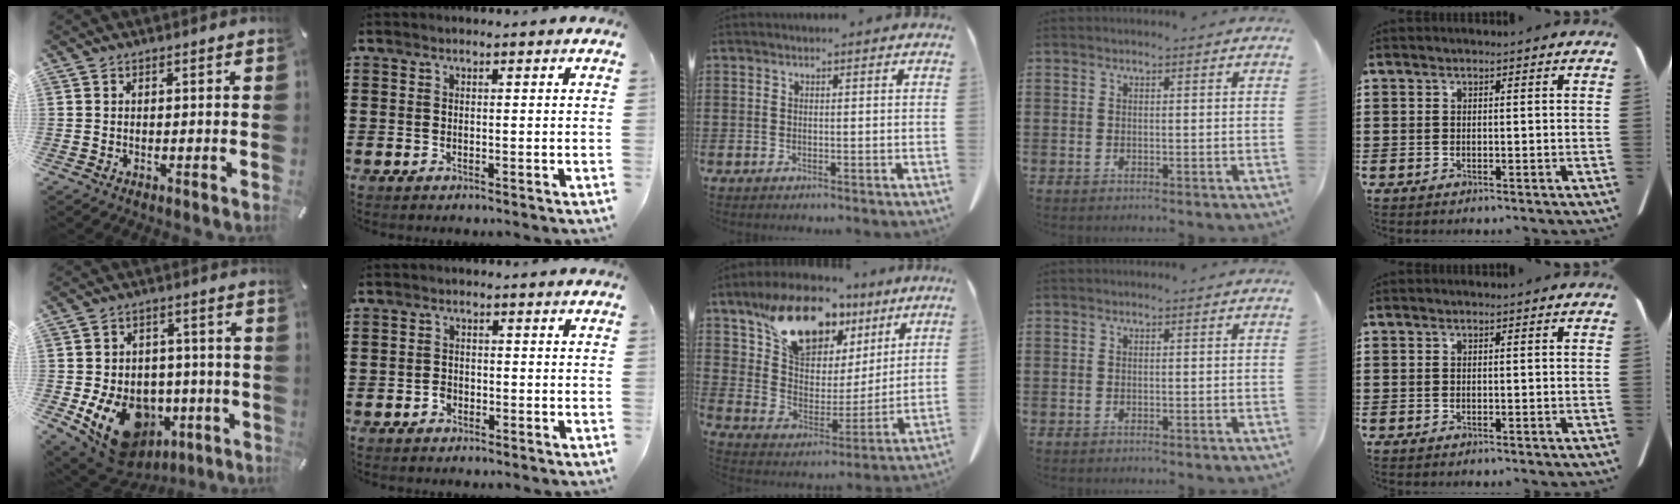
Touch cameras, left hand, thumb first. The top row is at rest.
{"thumb": {"total": 16.6, "force": [-6.1, 12.2, 9.4], "torque": [-0.153, 0.035, -0.083]}, "index": {"total": 1.3, "force": [-0.8, 1.0, 0.3], "torque": [-0.010, 0.000, -0.018]}, "middle": {"total": 15.1, "force": [11.0, 7.5, 7.3], "torque": [-0.162, -0.052, 0.197]}}